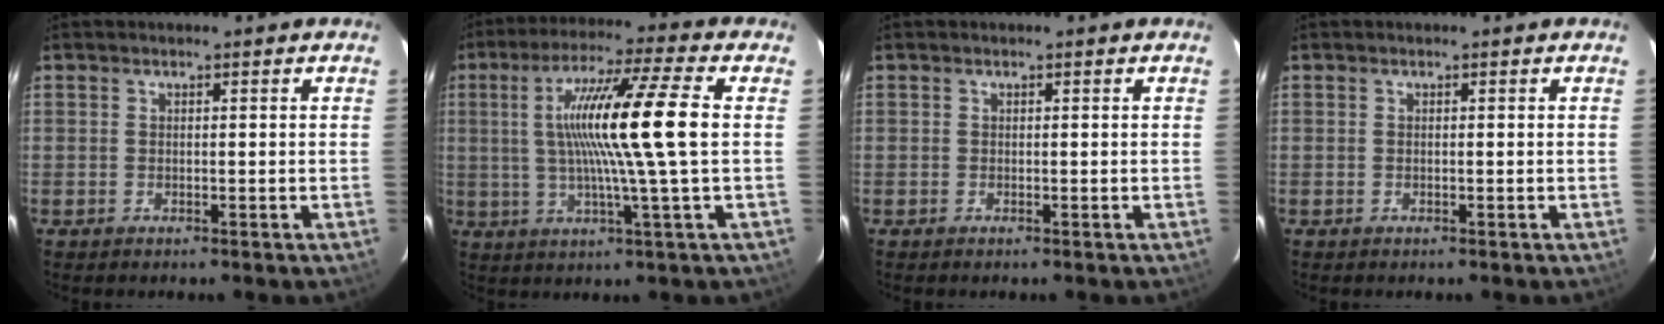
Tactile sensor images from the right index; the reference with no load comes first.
{"total": 14.9, "force": [1.1, -1.4, 14.8], "torque": [-0.262, 0.004, 0.018]}
{"total": 0.0}
{"total": 0.0}